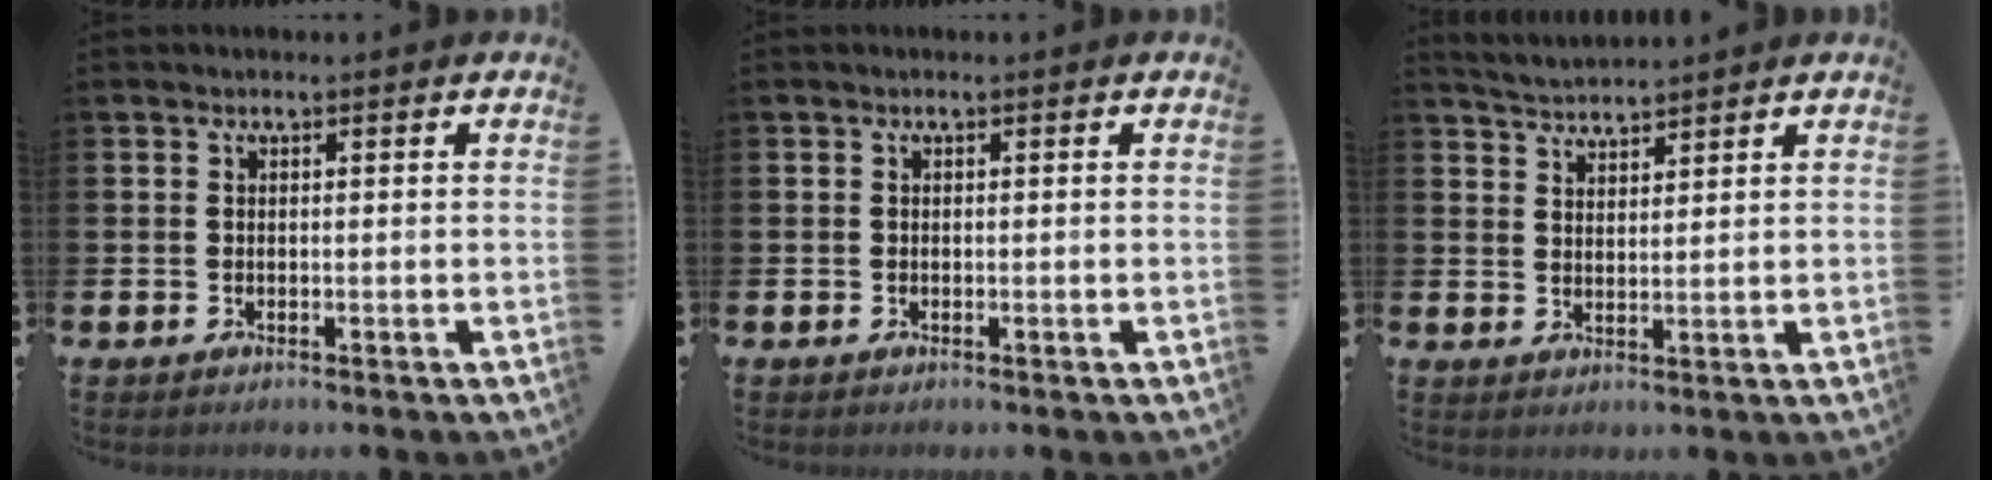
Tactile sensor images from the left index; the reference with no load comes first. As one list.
[{"total": 0.0}, {"total": 3.5, "force": [3.5, 0.0, 0.0], "torque": [-0.013, -0.016, 0.065]}]